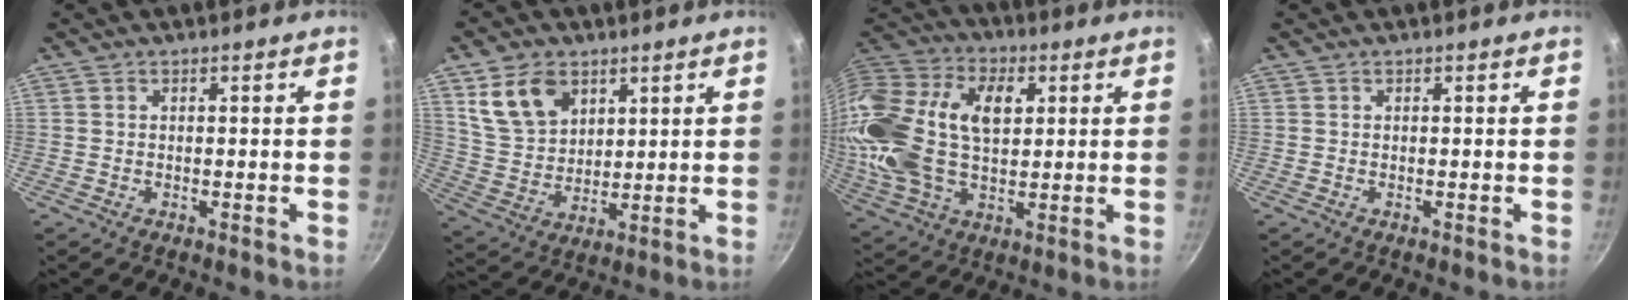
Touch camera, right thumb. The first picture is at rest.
{"total": 11.2, "force": [5.4, 7.8, 6.1], "torque": [-0.092, -0.021, 0.114]}
{"total": 24.9, "force": [4.3, 15.3, 19.1], "torque": [-0.375, 0.018, 0.068]}
{"total": 0.0}